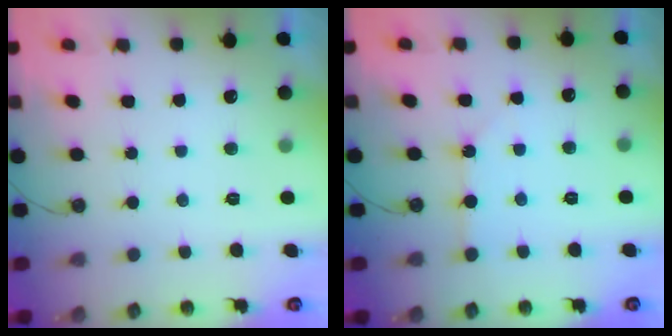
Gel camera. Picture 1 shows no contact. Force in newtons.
{"total": 2.5, "press": 2.5, "slide": 0.3}